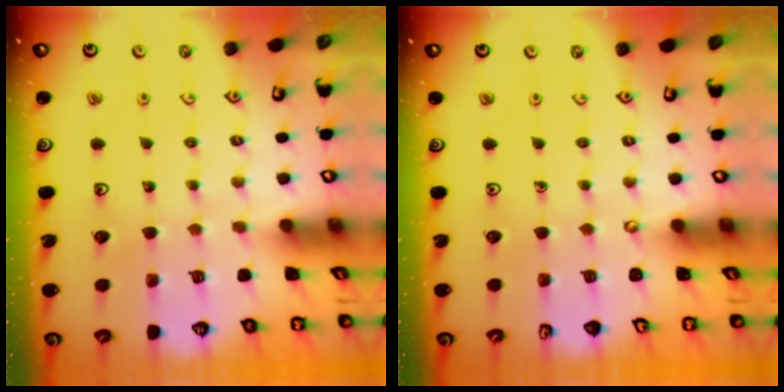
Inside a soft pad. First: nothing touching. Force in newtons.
{"total": 0.0}